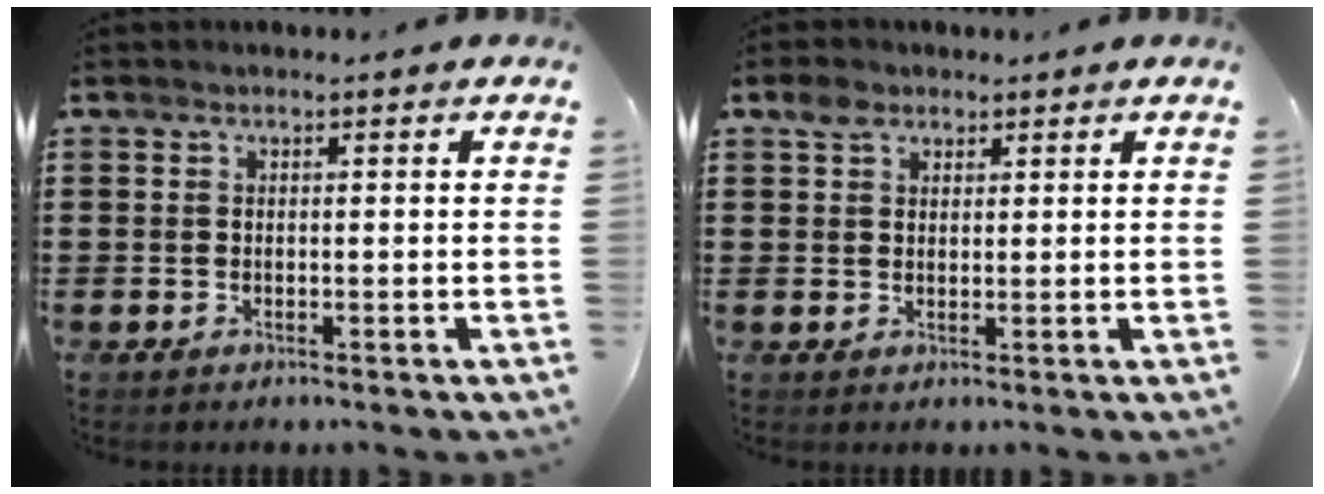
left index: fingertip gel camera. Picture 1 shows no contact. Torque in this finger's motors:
{"motor_torque": [0.54, 0.56, 0.16, 0.04]}